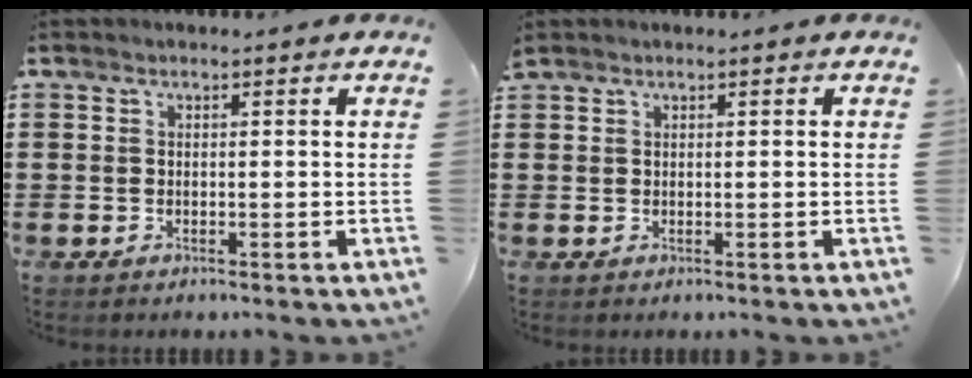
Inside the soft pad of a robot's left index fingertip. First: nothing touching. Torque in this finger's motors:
{"motor_torque": [-0.01, 0.00, 0.00, 0.00]}